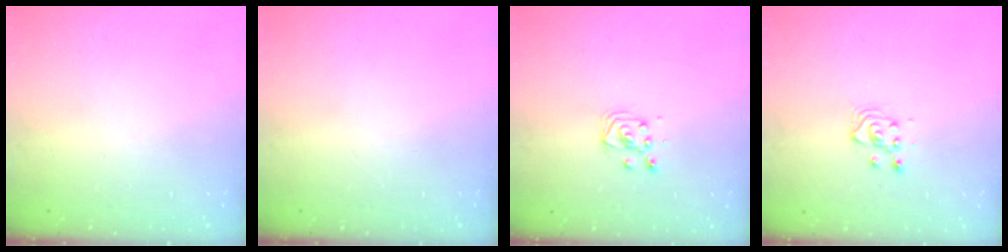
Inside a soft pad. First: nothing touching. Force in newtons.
{"total": 0.0}
{"total": 3.8, "press": 3.7, "slide": 0.4}
{"total": 3.6, "press": 3.3, "slide": 1.4}